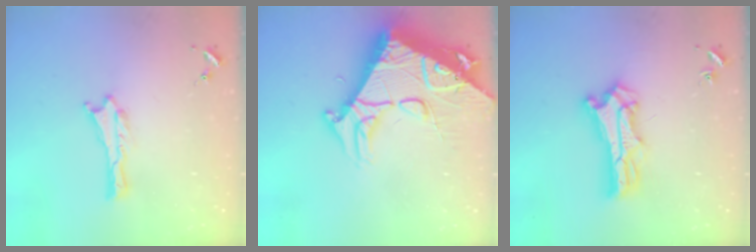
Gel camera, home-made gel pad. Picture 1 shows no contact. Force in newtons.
{"total": 15.1, "press": 15.0, "slide": 1.6}
{"total": 9.8, "press": 9.7, "slide": 0.7}